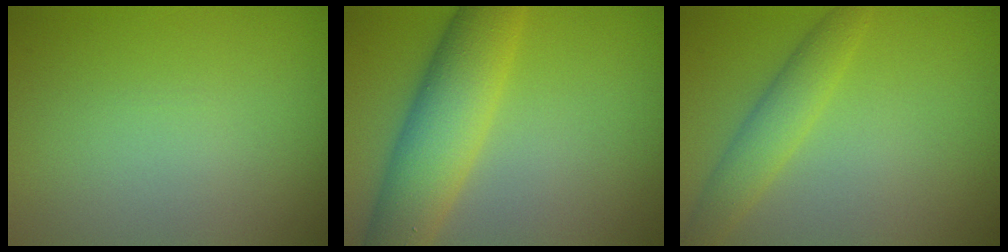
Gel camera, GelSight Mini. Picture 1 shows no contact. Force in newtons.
{"total": 7.4, "press": 7.4, "slide": 0.1}
{"total": 3.0, "press": 3.0, "slide": 0.1}